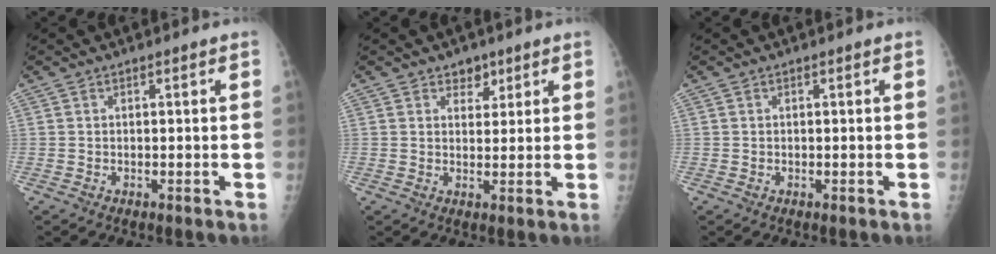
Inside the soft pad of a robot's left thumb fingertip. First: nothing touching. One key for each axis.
{"total": 3.2, "fx": 2.1, "fy": 2.2, "fz": 1.1, "tx": 0.011, "ty": -0.012, "tz": 0.031}
{"total": 0.0}